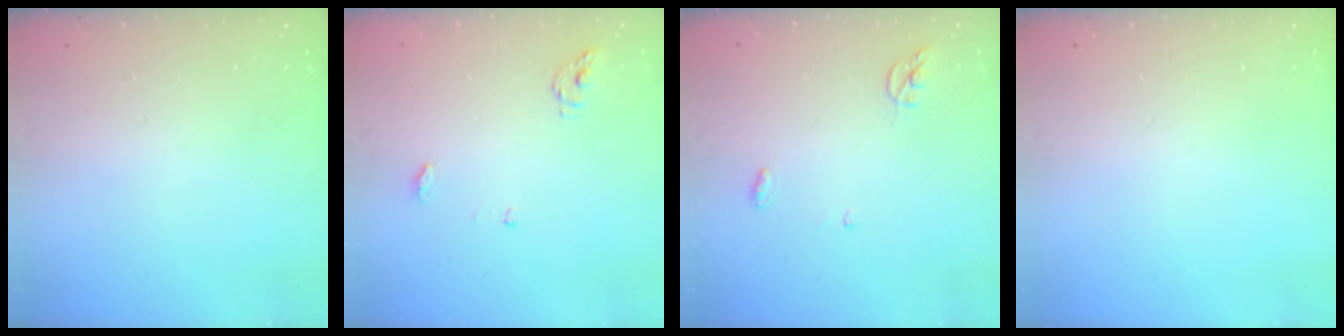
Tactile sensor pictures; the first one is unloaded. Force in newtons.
{"total": 4.4, "press": 4.3, "slide": 0.5}
{"total": 4.9, "press": 4.9, "slide": 0.2}
{"total": 0.0}